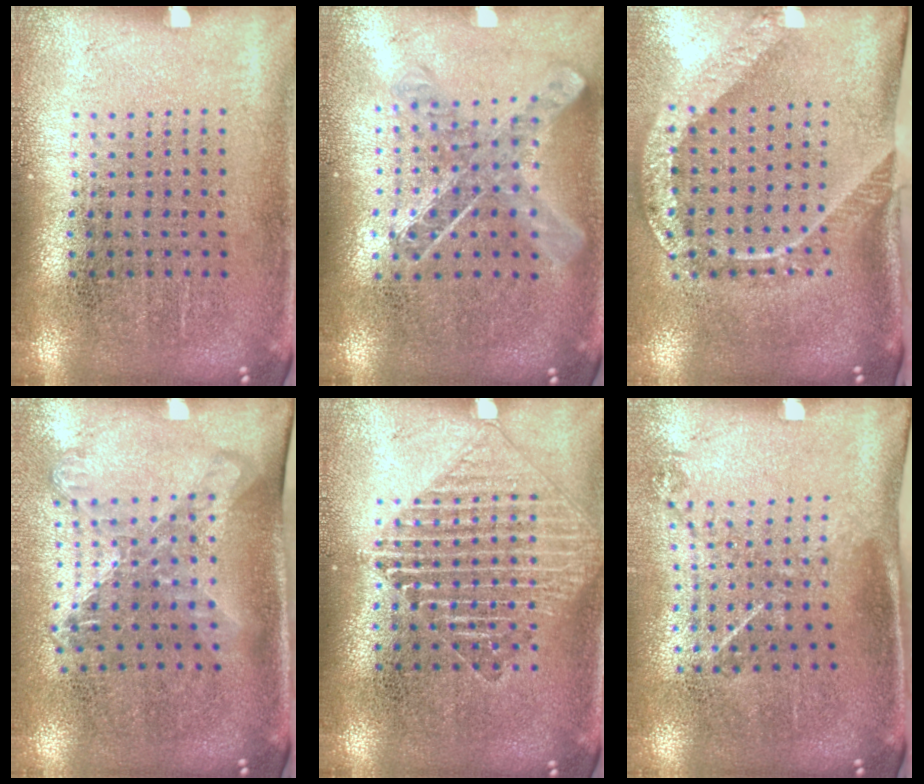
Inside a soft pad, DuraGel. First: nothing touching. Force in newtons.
{"total": 0.8, "press": 0.8, "slide": 0.0}
{"total": 2.4, "press": 1.7, "slide": 1.7}
{"total": 1.7, "press": 1.3, "slide": 1.0}
{"total": 1.5, "press": 1.5, "slide": 0.2}
{"total": 1.2, "press": 0.9, "slide": 0.8}